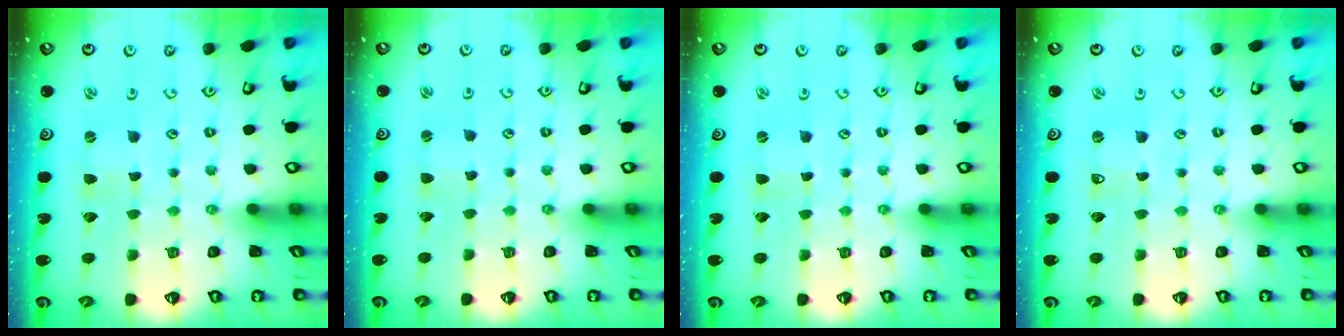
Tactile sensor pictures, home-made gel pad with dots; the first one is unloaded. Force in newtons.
{"total": 1.8, "press": 1.7, "slide": 0.2}
{"total": 0.0}
{"total": 0.6, "press": 0.6, "slide": 0.0}